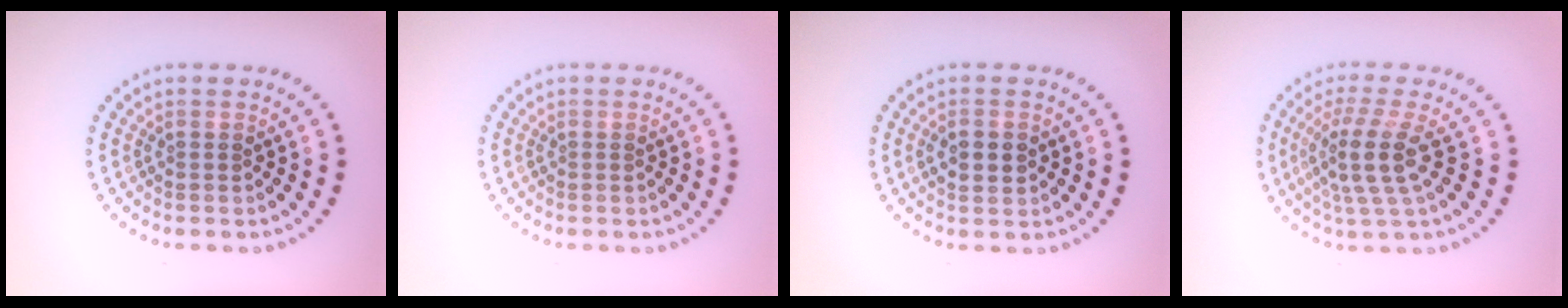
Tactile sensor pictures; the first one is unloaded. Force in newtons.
{"total": 0.0}
{"total": 2.4, "press": 2.4, "slide": 0.1}
{"total": 4.3, "press": 3.3, "slide": 2.8}